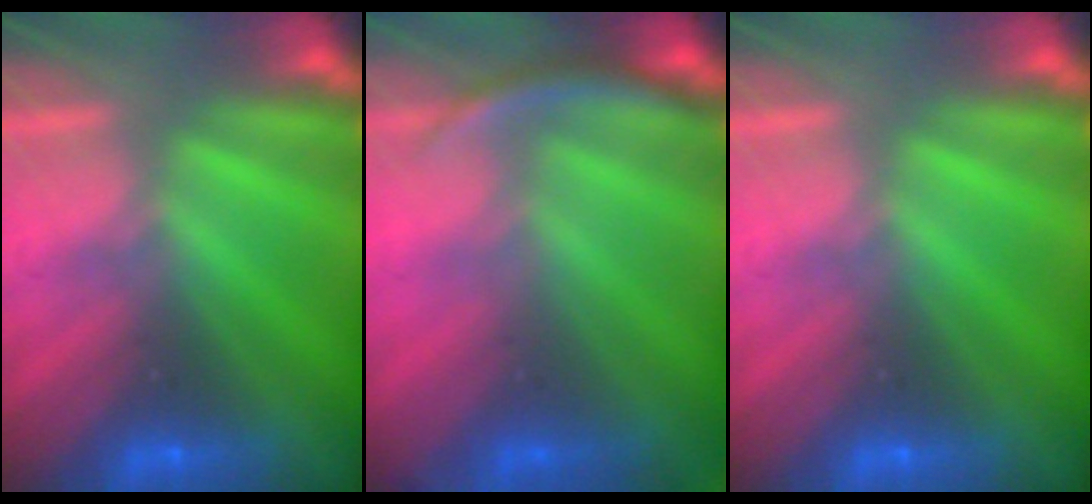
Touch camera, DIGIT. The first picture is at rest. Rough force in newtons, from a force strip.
{"total": 2.9}
{"total": 0.0}